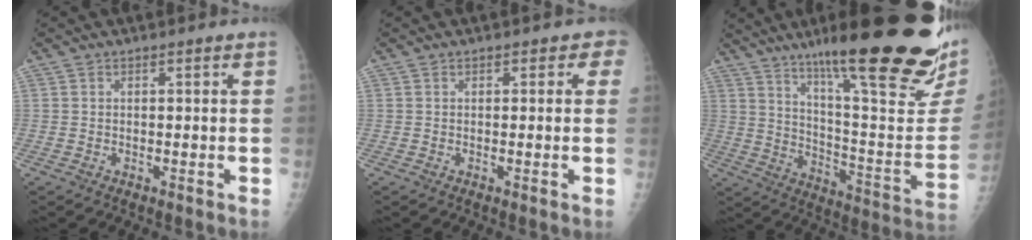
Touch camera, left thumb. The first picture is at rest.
{"total": 2.0, "force": [0.8, 1.4, 1.1], "torque": [0.015, 0.003, 0.002]}
{"total": 32.2, "force": [20.3, 5.8, 24.3], "torque": [-0.287, -0.074, 0.302]}